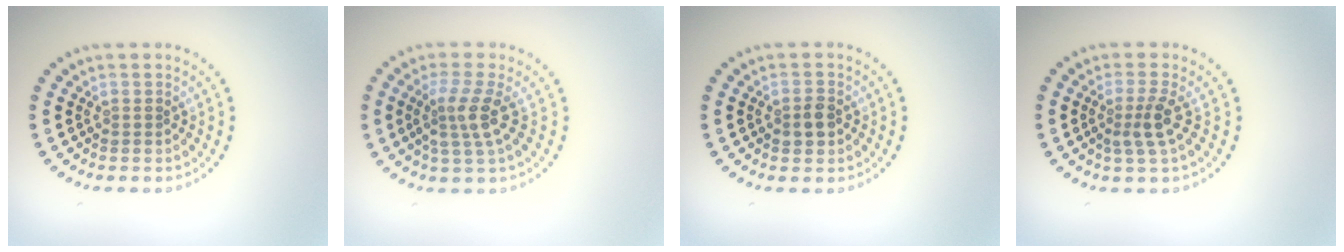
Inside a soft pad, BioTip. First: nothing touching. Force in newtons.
{"total": 3.0, "press": 2.4, "slide": 1.8}
{"total": 1.7, "press": 1.6, "slide": 0.3}
{"total": 2.3, "press": 1.7, "slide": 1.5}